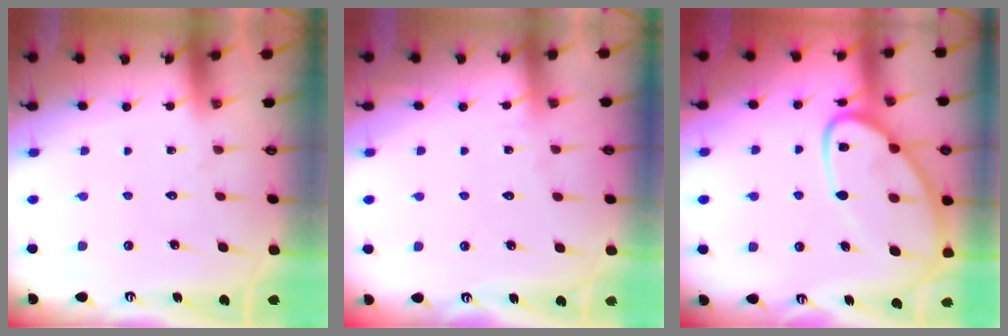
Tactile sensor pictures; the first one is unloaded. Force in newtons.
{"total": 3.1, "press": 3.1, "slide": 0.4}
{"total": 17.8, "press": 17.7, "slide": 1.5}